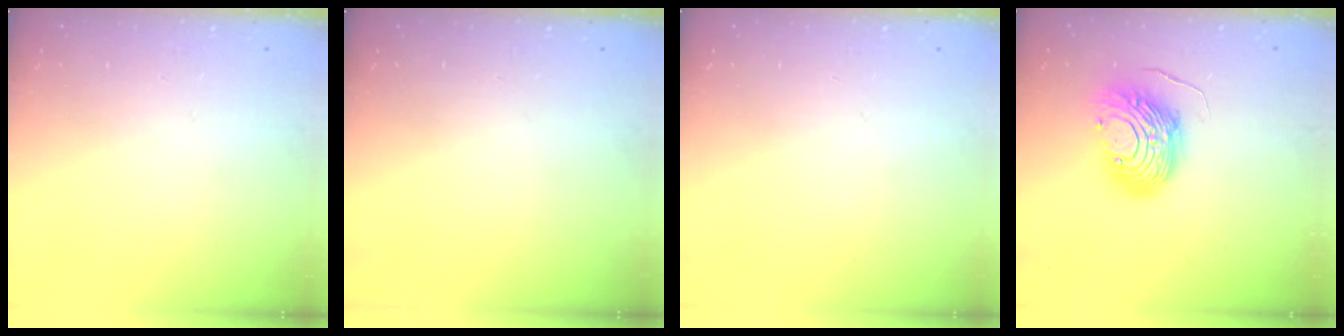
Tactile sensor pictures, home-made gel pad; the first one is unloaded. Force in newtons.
{"total": 0.0}
{"total": 0.0}
{"total": 12.4, "press": 12.3, "slide": 1.0}